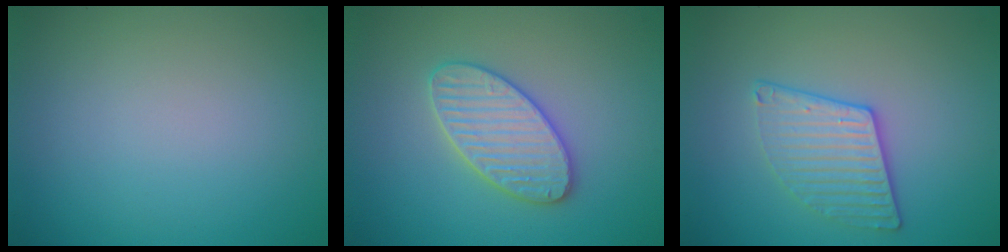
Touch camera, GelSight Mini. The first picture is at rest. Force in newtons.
{"total": 3.9, "press": 3.9, "slide": 0.5}
{"total": 3.1, "press": 3.0, "slide": 0.8}